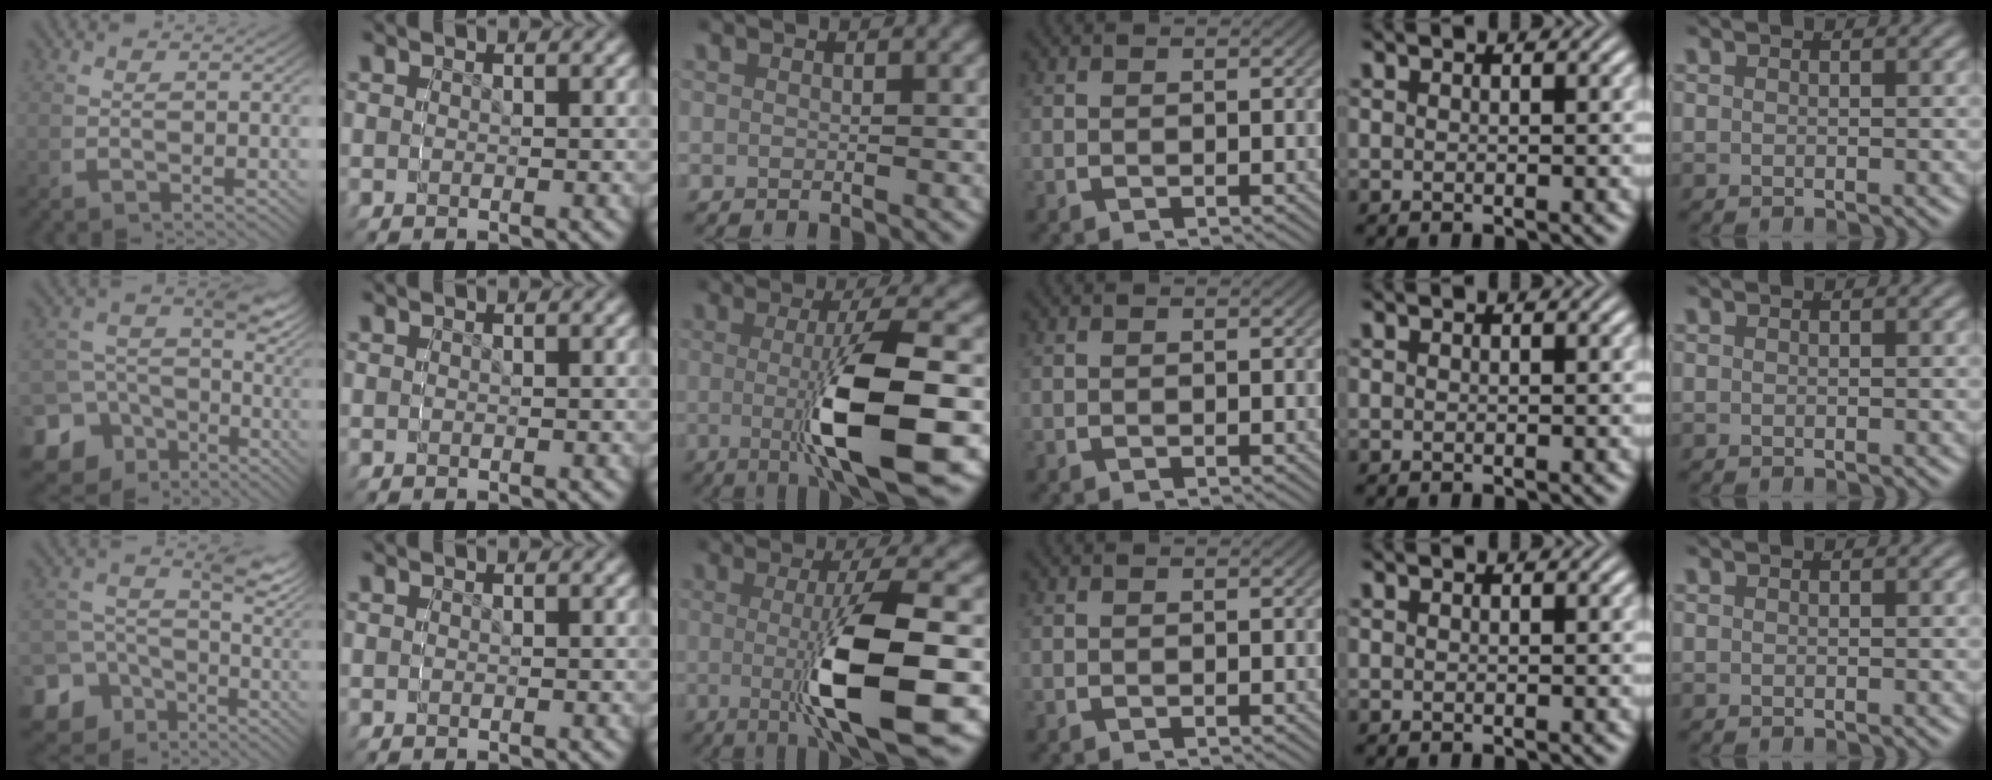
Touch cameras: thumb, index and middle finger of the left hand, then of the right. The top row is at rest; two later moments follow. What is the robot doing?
{"motion": "grasp_and_lifting", "object": "cloth"}